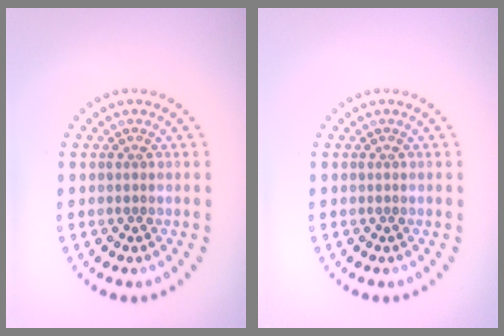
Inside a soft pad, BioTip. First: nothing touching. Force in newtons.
{"total": 0.0}